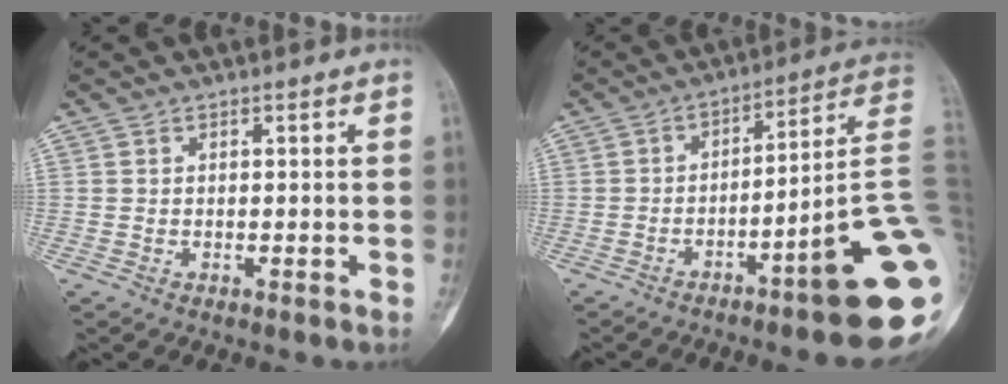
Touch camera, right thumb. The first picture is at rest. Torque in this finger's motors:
{"motor_torque": [3.81, 1.21, 1.46, -1.31, 0.54]}